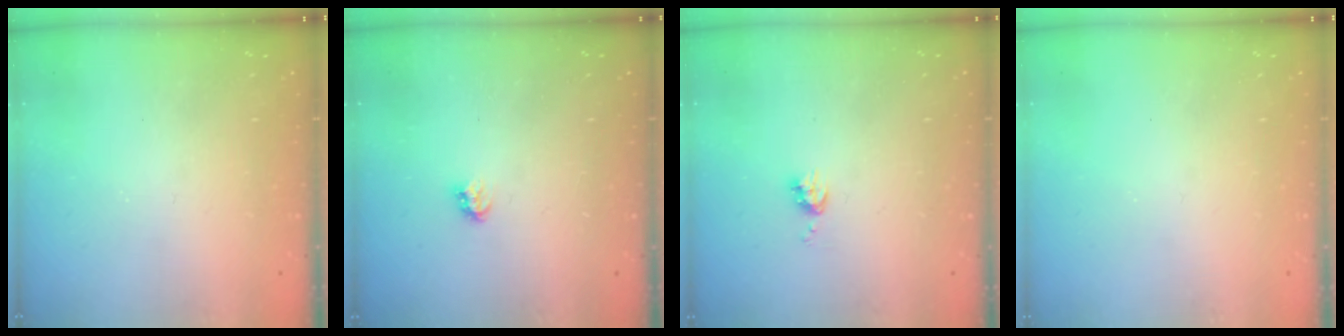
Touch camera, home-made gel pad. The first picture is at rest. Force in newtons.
{"total": 2.8, "press": 2.8, "slide": 0.5}
{"total": 5.4, "press": 5.3, "slide": 0.7}
{"total": 0.0}